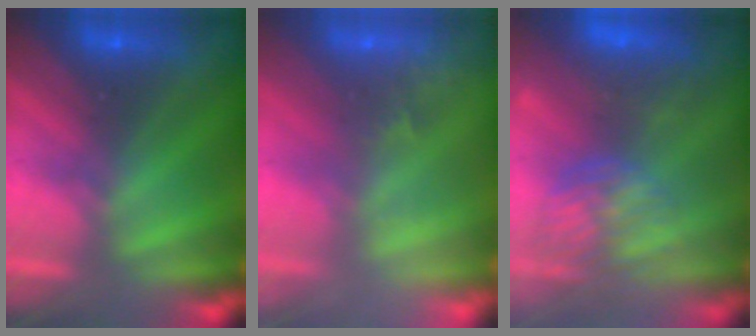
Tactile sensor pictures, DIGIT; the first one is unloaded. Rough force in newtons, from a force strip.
{"total": 2.3}
{"total": 3.9}